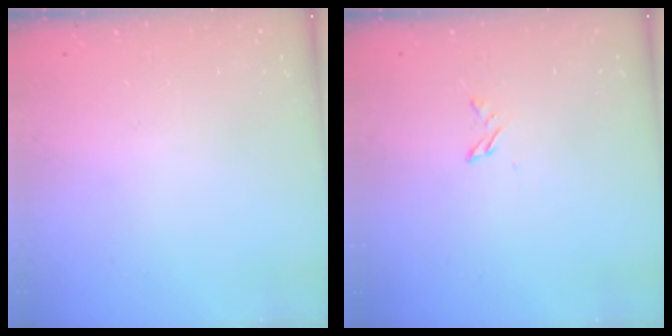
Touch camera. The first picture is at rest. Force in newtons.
{"total": 2.6, "press": 2.6, "slide": 0.3}